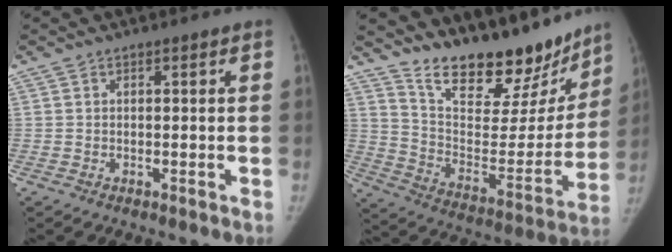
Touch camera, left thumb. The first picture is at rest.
{"total": 26.4, "force": [21.5, 9.5, 12.0], "torque": [-0.145, -0.111, 0.320]}